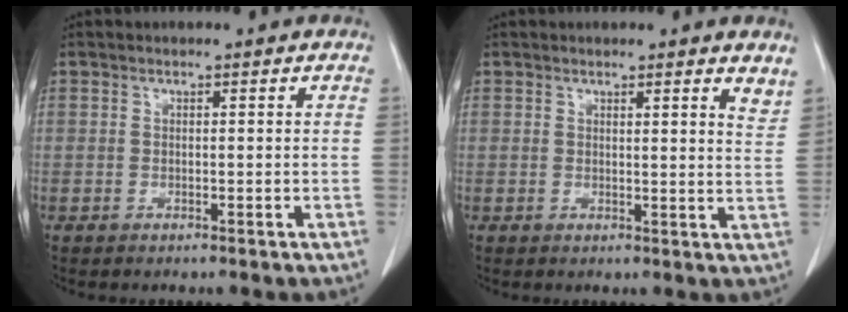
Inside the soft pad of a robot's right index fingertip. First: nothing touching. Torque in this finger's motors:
{"motor_torque": [-0.15, 0.09, -0.09, -0.01]}